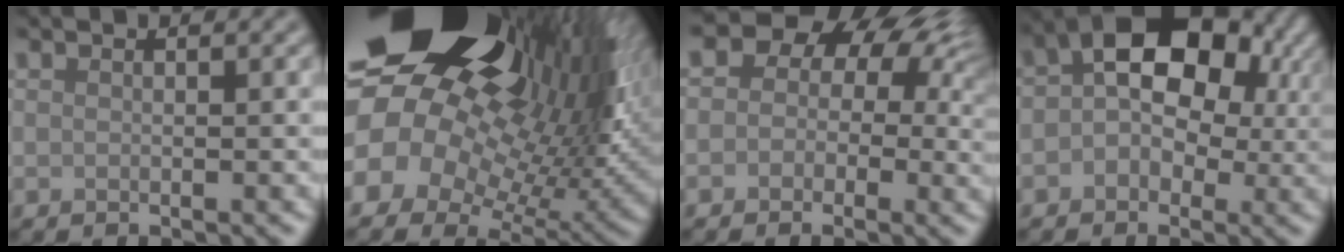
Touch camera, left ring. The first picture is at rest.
{"total": 21.1, "force": [7.0, 13.4, 14.7], "torque": [-0.258, 0.005, 0.123]}
{"total": 8.5, "force": [2.4, 6.6, 4.8], "torque": [-0.040, 0.032, -0.005]}
{"total": 10.1, "force": [1.9, 6.8, 7.3], "torque": [-0.093, 0.021, 0.013]}